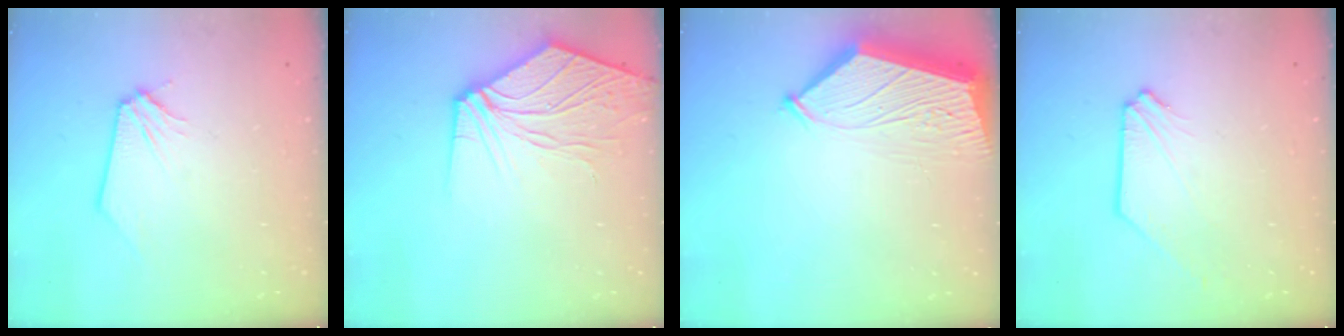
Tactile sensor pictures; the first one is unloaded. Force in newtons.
{"total": 12.0, "press": 11.9, "slide": 1.8}
{"total": 7.9, "press": 7.8, "slide": 0.9}
{"total": 1.3, "press": 1.3, "slide": 0.2}